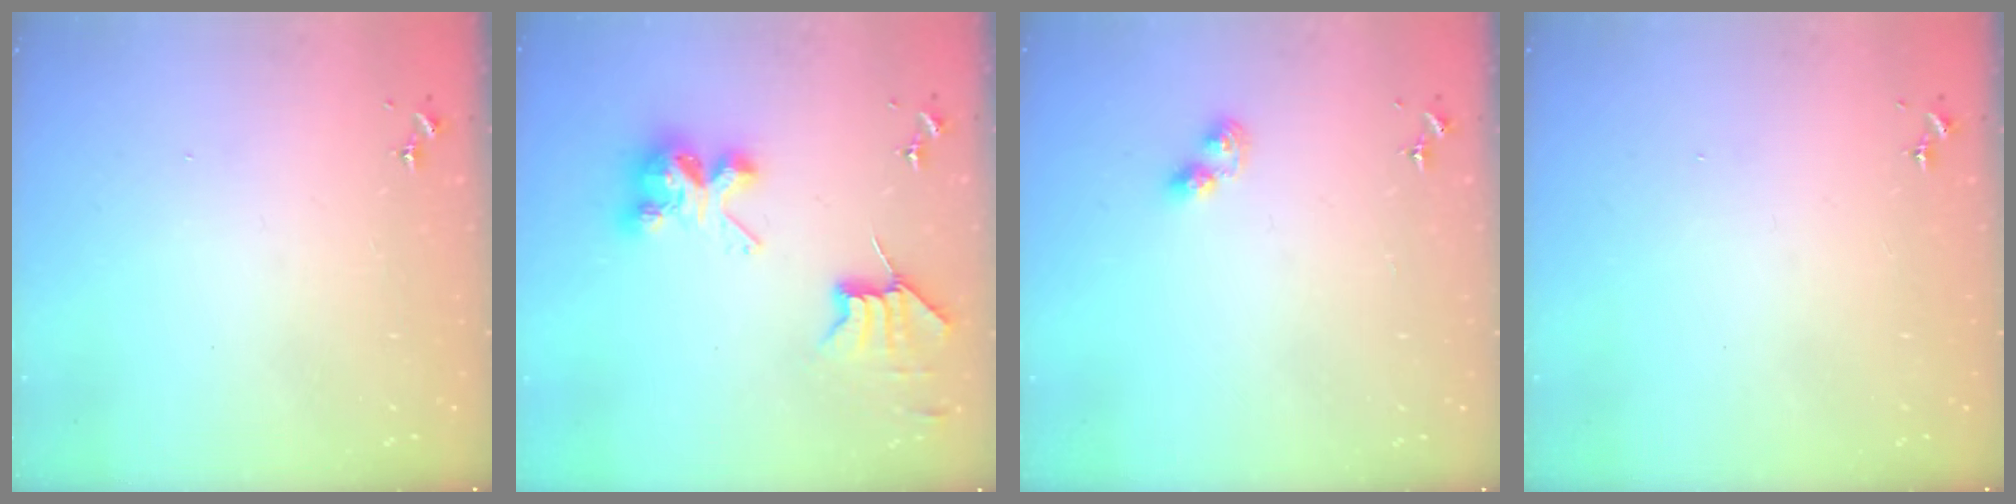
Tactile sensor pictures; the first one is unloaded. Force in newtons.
{"total": 8.5, "press": 8.5, "slide": 0.5}
{"total": 3.0, "press": 2.9, "slide": 0.4}
{"total": 0.0}